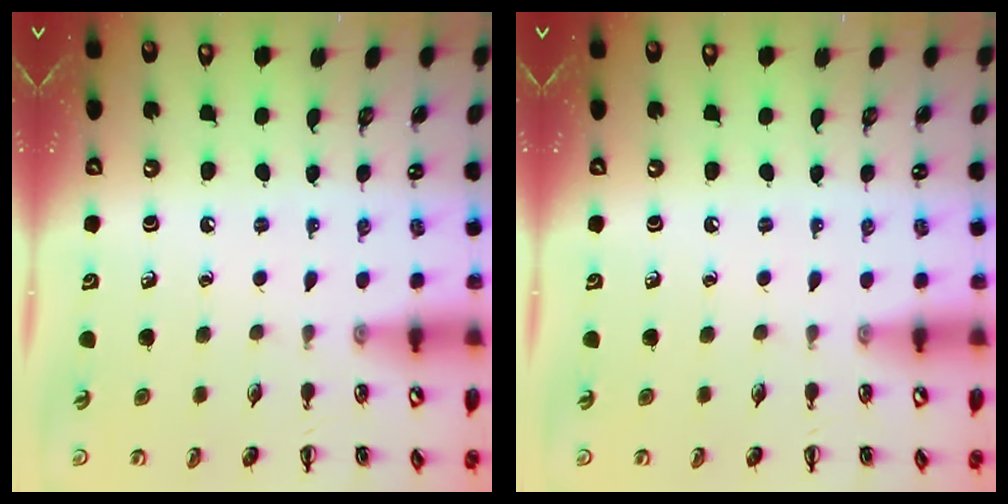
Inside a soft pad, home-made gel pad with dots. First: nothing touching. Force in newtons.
{"total": 0.0}